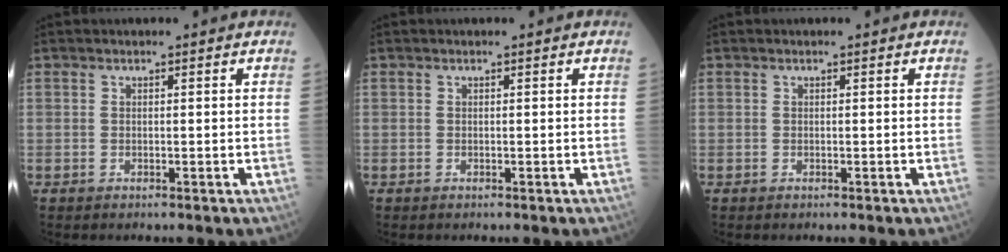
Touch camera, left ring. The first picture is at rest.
{"total": 0.0}
{"total": 0.0}